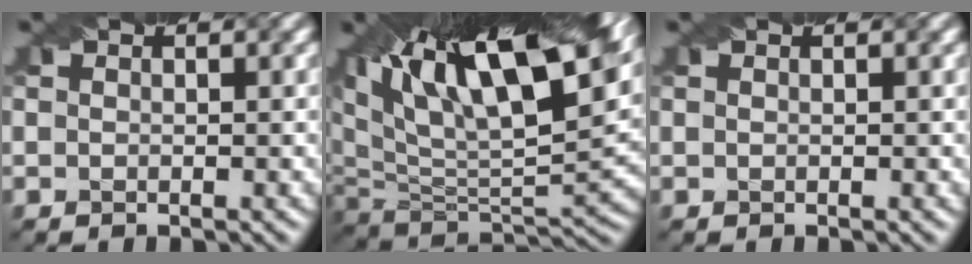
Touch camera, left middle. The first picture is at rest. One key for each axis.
{"total": 17.8, "fx": 10.0, "fy": 6.4, "fz": 13.2, "tx": -0.213, "ty": 0.038, "tz": 0.161}
{"total": 0.7, "fx": 0.4, "fy": 0.2, "fz": 0.5, "tx": -0.007, "ty": 0.000, "tz": 0.006}